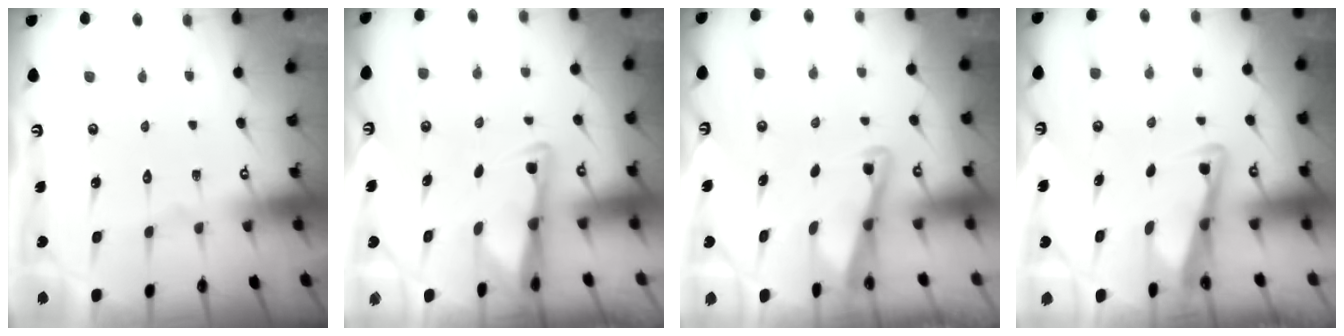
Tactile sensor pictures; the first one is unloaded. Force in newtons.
{"total": 3.5, "press": 3.5, "slide": 0.4}
{"total": 2.8, "press": 2.8, "slide": 0.4}
{"total": 3.3, "press": 3.3, "slide": 0.4}